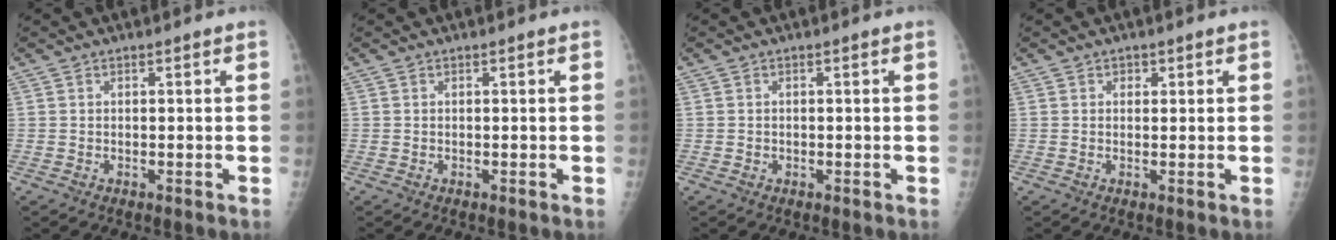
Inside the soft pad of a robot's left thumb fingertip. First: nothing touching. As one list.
[{"total": 0.0}, {"total": 0.6, "force": [-0.2, 0.6, 0.1], "torque": [0.001, 0.003, -0.003]}, {"total": 1.2, "force": [0.6, 1.0, 0.4], "torque": [0.007, -0.001, 0.006]}]